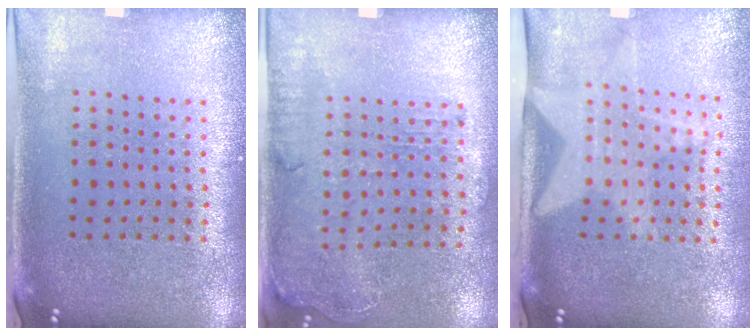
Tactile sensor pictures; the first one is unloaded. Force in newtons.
{"total": 1.6, "press": 1.4, "slide": 0.8}
{"total": 1.5, "press": 1.4, "slide": 0.5}